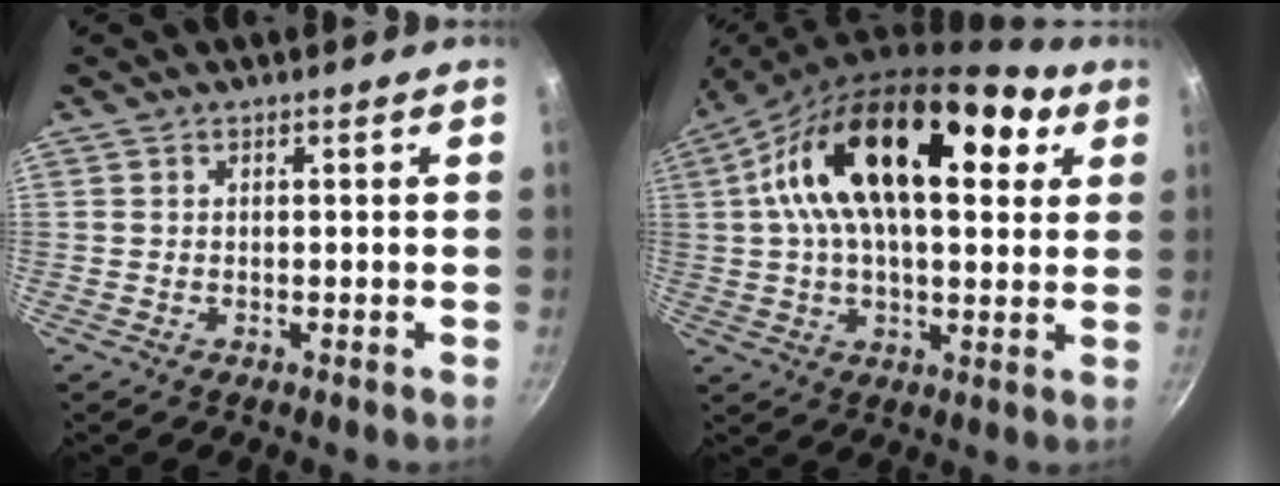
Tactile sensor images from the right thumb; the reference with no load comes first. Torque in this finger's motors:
{"motor_torque": [2.00, 3.01, 1.04, -0.41, 0.64]}